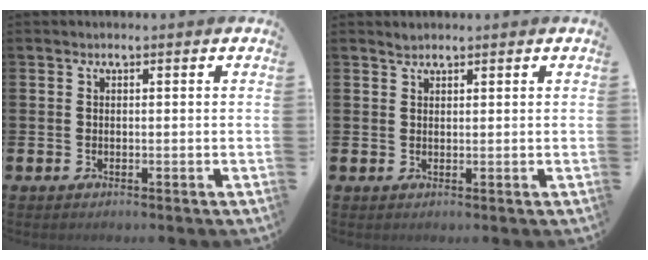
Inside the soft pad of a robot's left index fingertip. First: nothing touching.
{"total": 1.3, "force": [1.3, 0.4, 0.1], "torque": [0.008, -0.001, 0.022]}